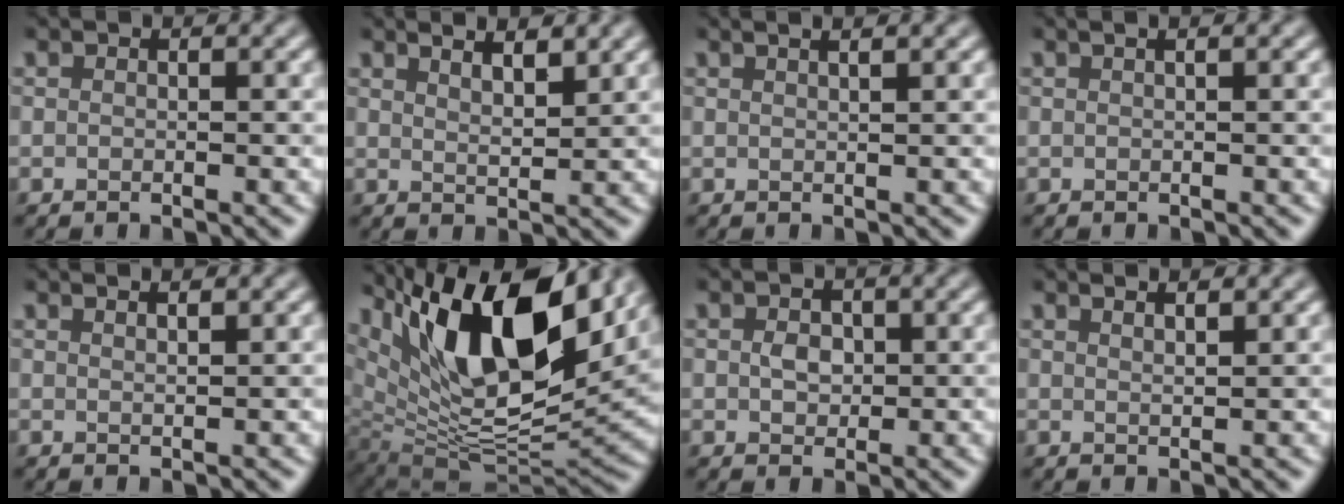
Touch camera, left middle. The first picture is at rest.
{"total": 3.4, "force": [2.5, 1.1, 1.9], "torque": [-0.004, 0.012, 0.019]}
{"total": 3.6, "force": [2.1, 1.7, 2.3], "torque": [-0.003, 0.026, -0.009]}
{"total": 2.3, "force": [1.2, 1.1, 1.6], "torque": [-0.001, 0.004, -0.009]}
{"total": 1.4, "force": [1.0, 0.5, 0.8], "torque": [0.003, 0.000, 0.000]}
{"total": 15.3, "force": [7.5, 6.2, 11.8], "torque": [-0.199, 0.009, 0.132]}
{"total": 1.6, "force": [0.0, 1.4, 0.8], "torque": [-0.019, -0.002, -0.001]}
{"total": 2.1, "force": [1.5, 0.7, 1.2], "torque": [0.005, 0.007, -0.003]}